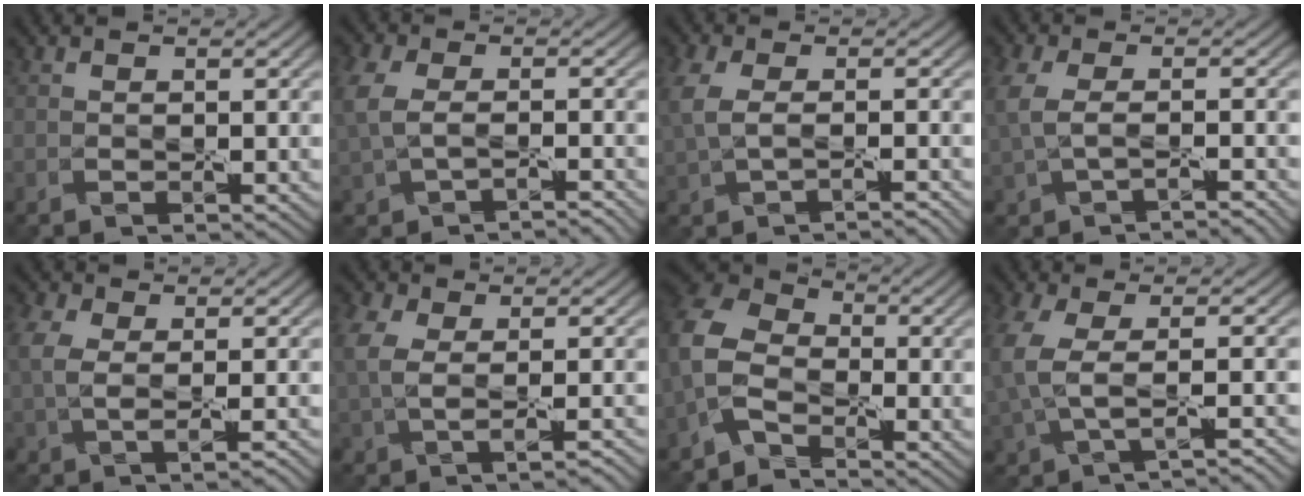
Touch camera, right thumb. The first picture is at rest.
{"total": 4.8, "force": [-0.9, 2.9, 3.7], "torque": [-0.092, -0.009, -0.012]}
{"total": 3.4, "force": [-0.2, 1.5, 3.0], "torque": [-0.084, -0.001, -0.001]}
{"total": 3.5, "force": [-0.7, 1.7, 3.0], "torque": [-0.084, -0.006, -0.012]}
{"total": 4.2, "force": [0.4, 2.1, 3.6], "torque": [-0.081, 0.002, 0.011]}
{"total": 5.2, "force": [0.3, 2.8, 4.4], "torque": [-0.102, 0.003, 0.015]}
{"total": 6.5, "force": [-3.0, 4.6, 3.5], "torque": [-0.094, 0.000, -0.079]}
{"total": 4.9, "force": [-0.5, 1.9, 4.4], "torque": [-0.116, -0.009, -0.007]}